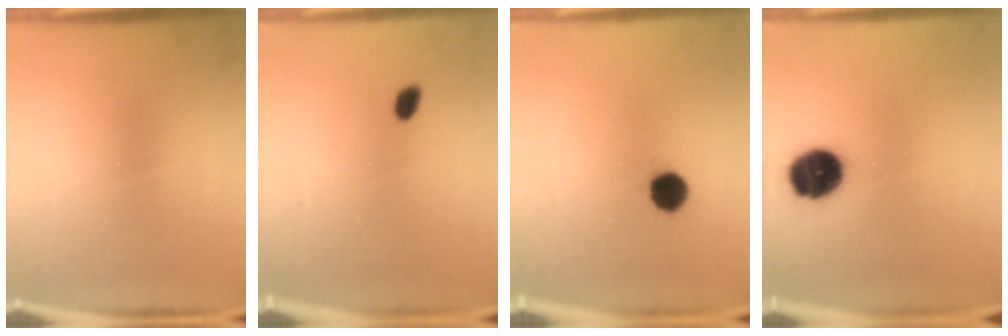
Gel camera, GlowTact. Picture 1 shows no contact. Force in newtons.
{"total": 1.4}
{"total": 6.5}
{"total": 12.4}